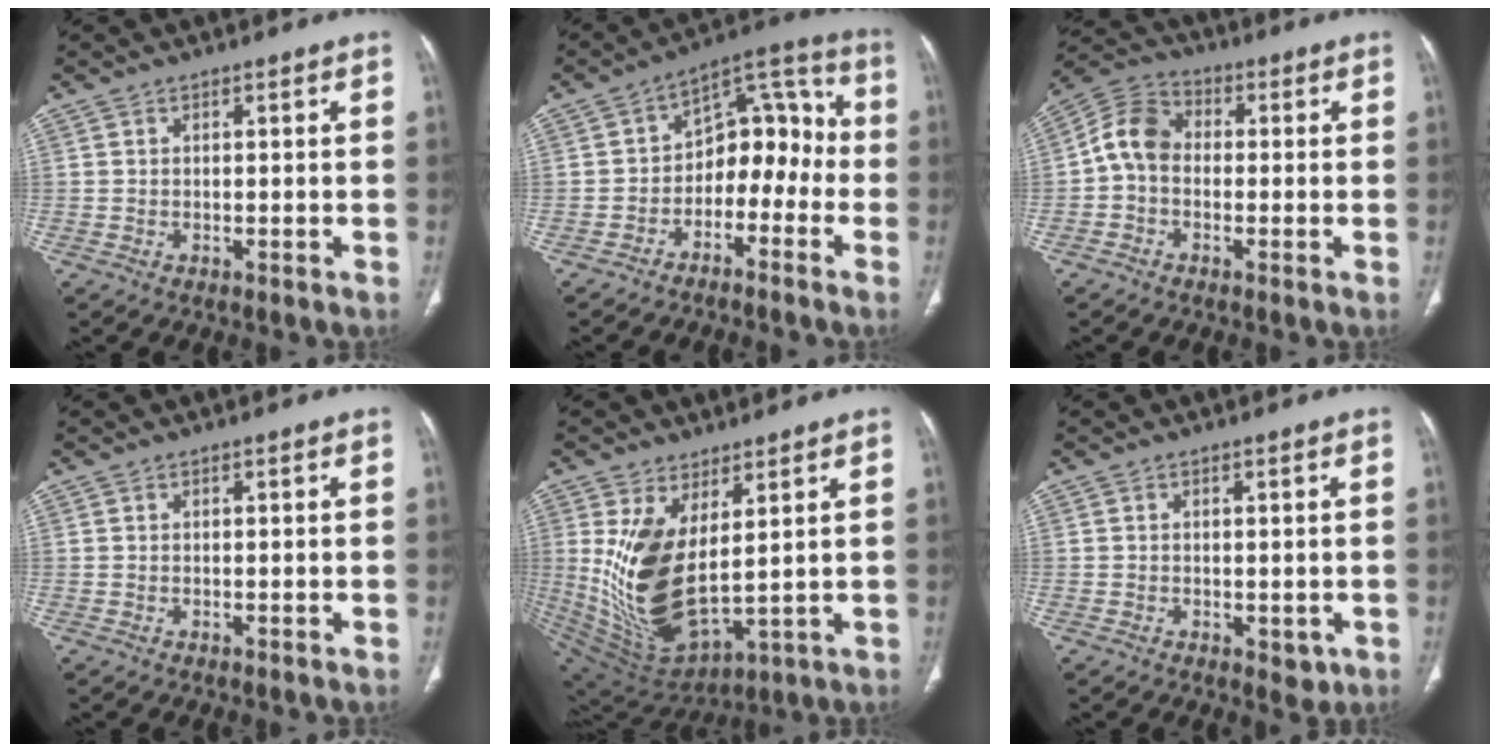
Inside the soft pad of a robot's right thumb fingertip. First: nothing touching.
{"total": 12.5, "force": [-4.0, 8.4, 8.4], "torque": [-0.078, 0.078, -0.071]}
{"total": 7.8, "force": [-0.6, 6.0, 5.0], "torque": [-0.084, 0.026, -0.028]}
{"total": 0.0}
{"total": 15.9, "force": [3.3, 7.8, 13.5], "torque": [-0.255, -0.034, 0.096]}
{"total": 2.6, "force": [-0.7, 1.6, 1.9], "torque": [-0.010, -0.002, -0.003]}